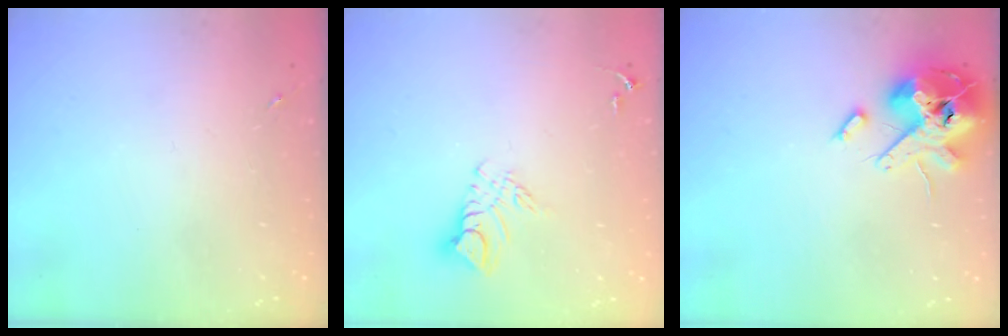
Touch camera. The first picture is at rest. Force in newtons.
{"total": 9.3, "press": 9.3, "slide": 0.9}
{"total": 15.4, "press": 15.2, "slide": 2.6}